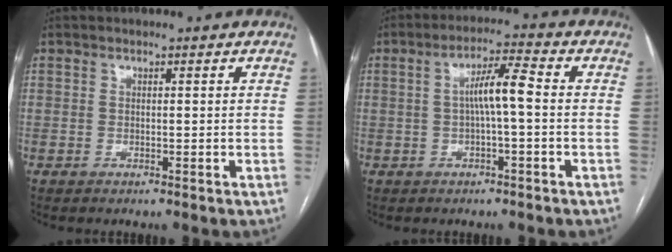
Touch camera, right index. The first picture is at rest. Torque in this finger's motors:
{"motor_torque": [0.50, -0.17, 0.33, 0.08]}